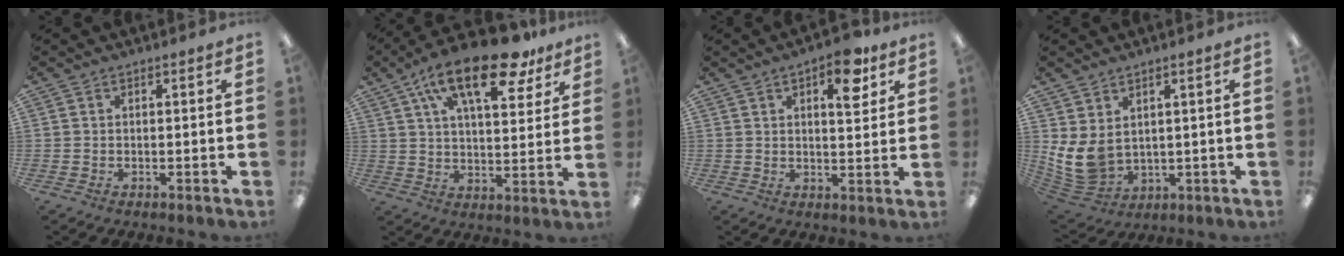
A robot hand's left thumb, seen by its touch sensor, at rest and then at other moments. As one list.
[{"total": 20.3, "force": [12.2, 8.2, 14.0], "torque": [-0.226, -0.047, 0.201]}, {"total": 9.5, "force": [5.0, 4.2, 6.9], "torque": [-0.086, -0.017, 0.077]}, {"total": 8.9, "force": [2.2, 6.0, 6.2], "torque": [-0.159, -0.019, 0.045]}]